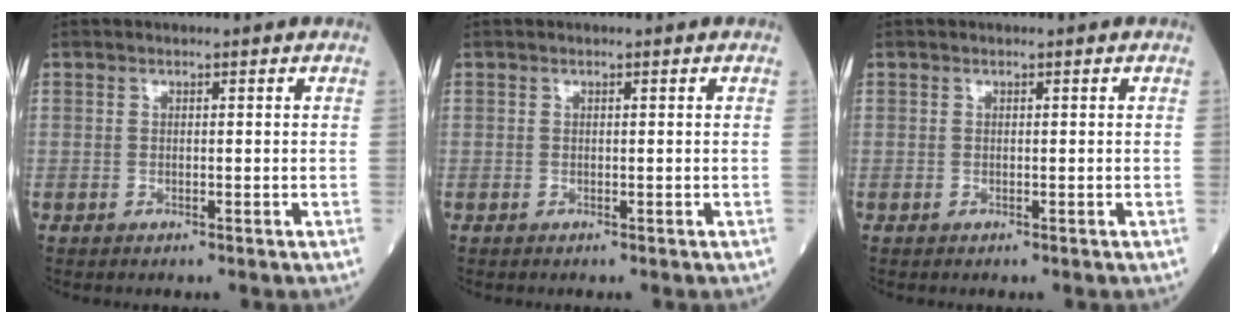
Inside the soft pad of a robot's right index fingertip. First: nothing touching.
{"total": 0.0}
{"total": 0.0}